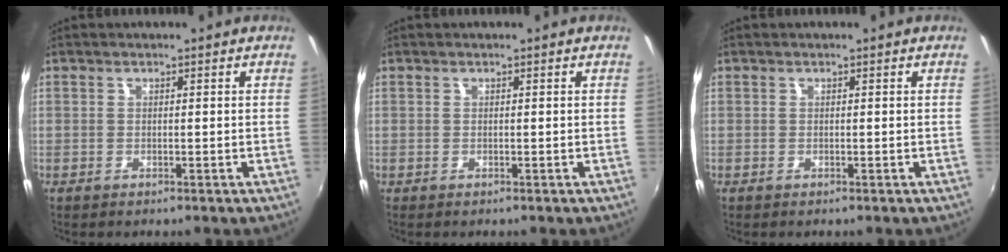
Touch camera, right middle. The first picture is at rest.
{"total": 0.0}
{"total": 0.0}